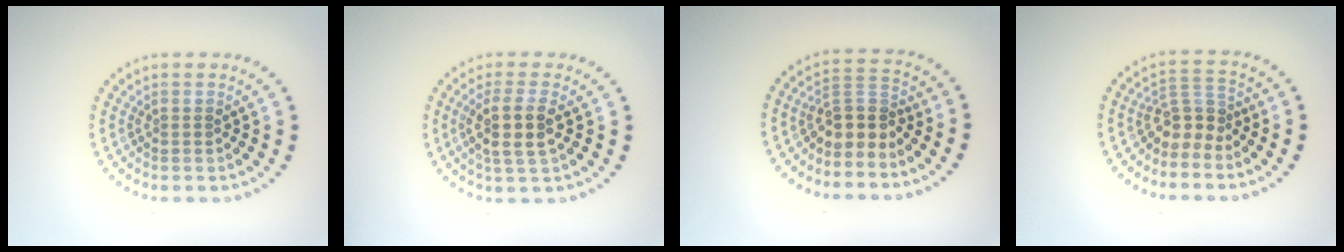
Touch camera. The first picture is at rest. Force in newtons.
{"total": 3.4, "press": 3.1, "slide": 1.4}
{"total": 2.7, "press": 2.0, "slide": 1.7}
{"total": 2.8, "press": 2.0, "slide": 2.0}